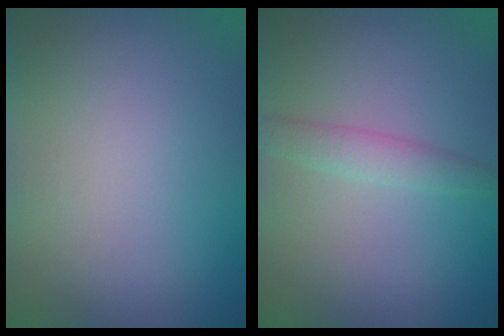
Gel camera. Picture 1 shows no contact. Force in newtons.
{"total": 1.7, "press": 1.7, "slide": 0.0}